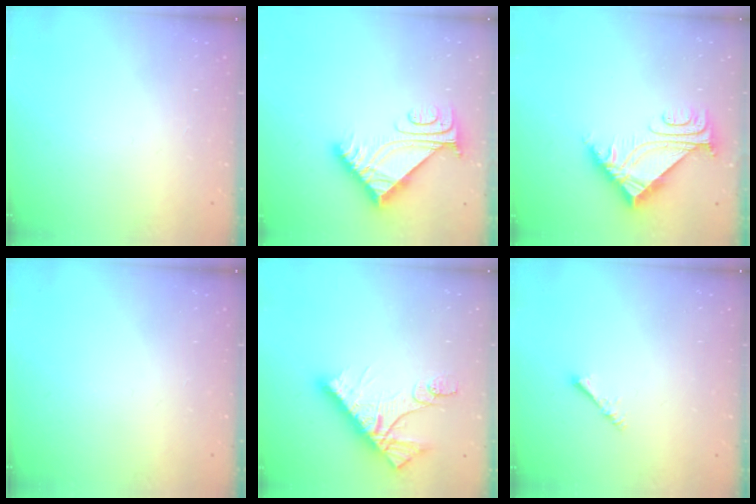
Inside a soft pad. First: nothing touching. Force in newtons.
{"total": 7.3, "press": 7.2, "slide": 0.7}
{"total": 6.5, "press": 6.4, "slide": 0.9}
{"total": 0.0}
{"total": 13.5, "press": 13.5, "slide": 1.1}
{"total": 1.4, "press": 1.4, "slide": 0.3}